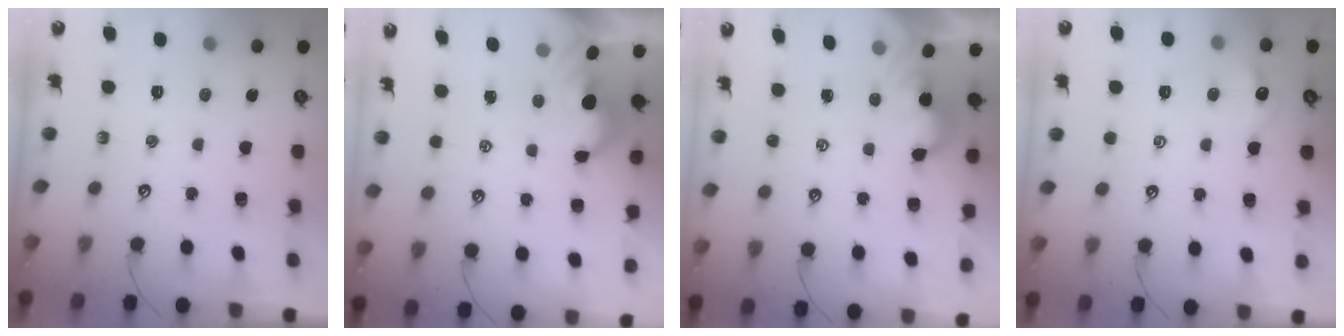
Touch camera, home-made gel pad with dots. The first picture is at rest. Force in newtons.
{"total": 1.7, "press": 1.4, "slide": 1.0}
{"total": 1.9, "press": 1.8, "slide": 0.5}
{"total": 2.5, "press": 2.4, "slide": 0.6}